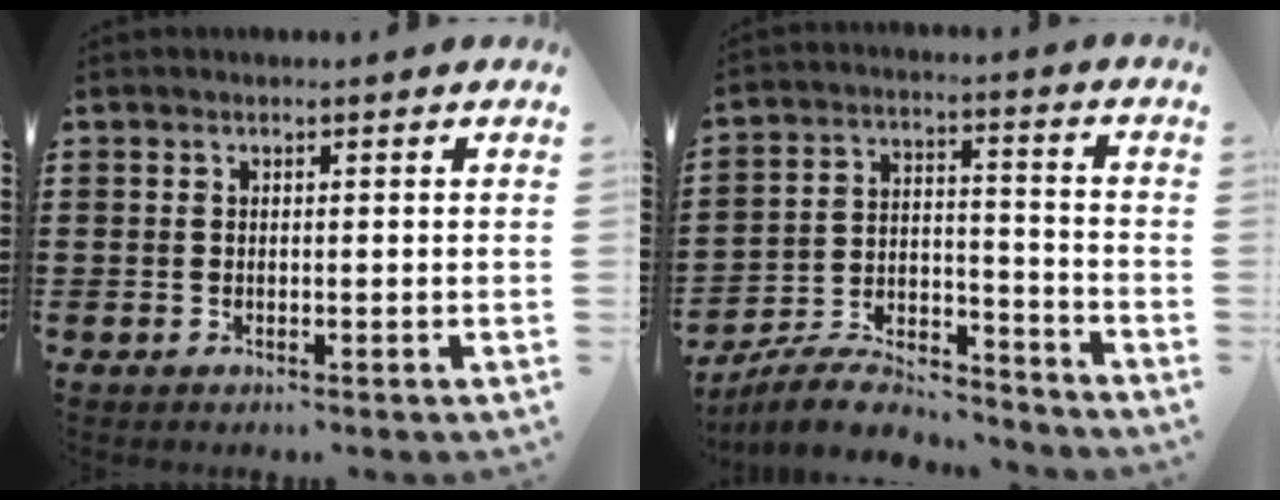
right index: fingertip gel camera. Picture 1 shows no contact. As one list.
[{"total": 8.1, "force": [-7.6, 1.5, 2.5], "torque": [-0.050, 0.012, -0.148]}]